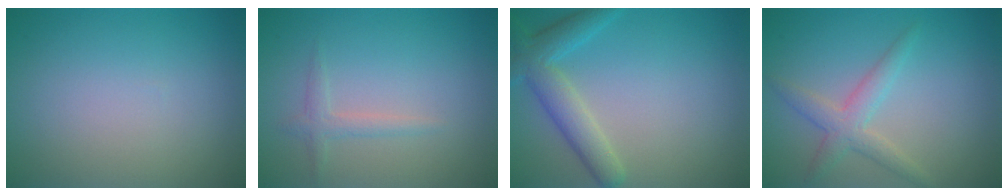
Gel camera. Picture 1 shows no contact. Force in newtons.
{"total": 1.4, "press": 1.4, "slide": 0.0}
{"total": 4.1, "press": 4.1, "slide": 0.3}
{"total": 2.7, "press": 2.7, "slide": 0.0}